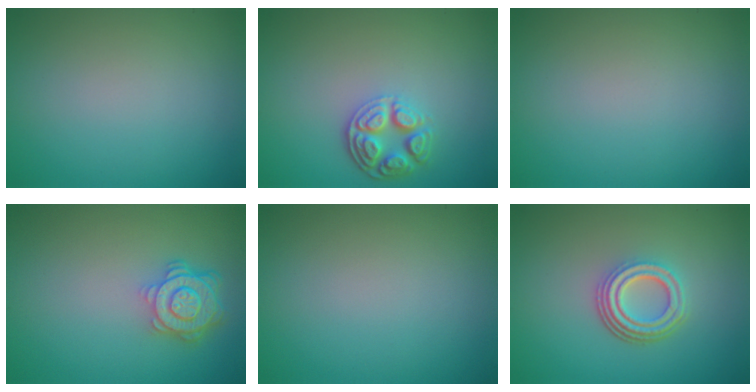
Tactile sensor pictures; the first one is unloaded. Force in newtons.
{"total": 3.7, "press": 3.1, "slide": 2.0}
{"total": 0.0}
{"total": 4.2, "press": 3.4, "slide": 2.5}
{"total": 0.0}
{"total": 4.5, "press": 3.3, "slide": 3.1}